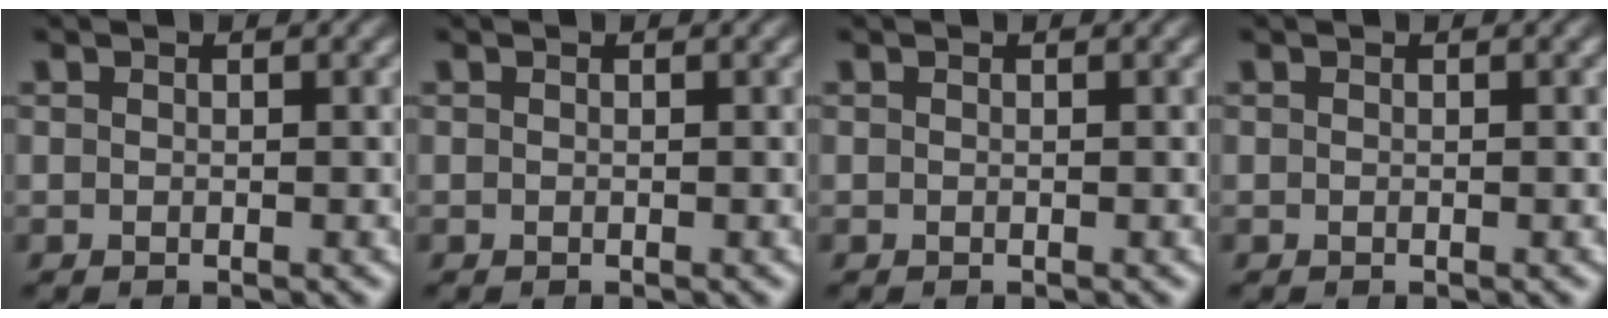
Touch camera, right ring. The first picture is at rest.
{"total": 0.0}
{"total": 0.0}
{"total": 0.0}